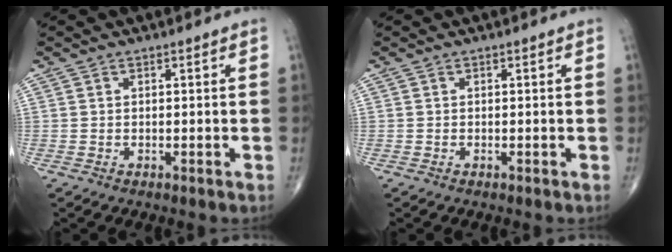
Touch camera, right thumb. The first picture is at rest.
{"total": 0.0}